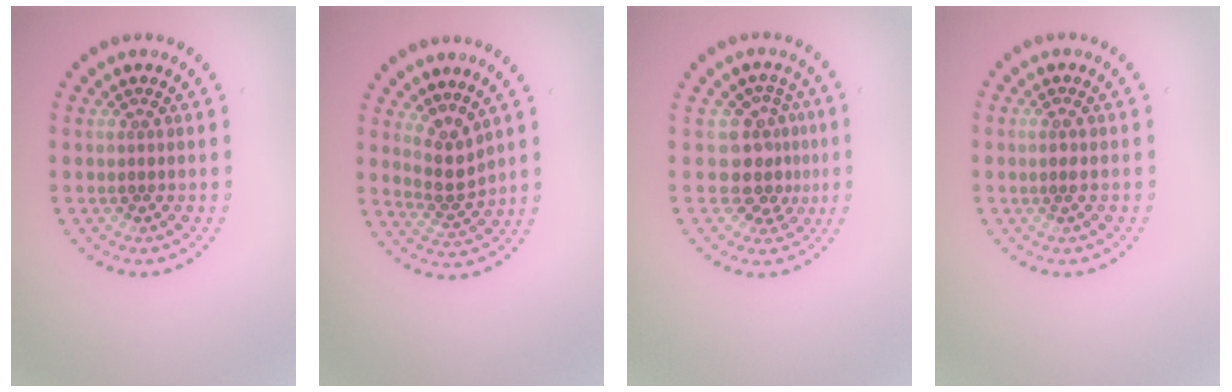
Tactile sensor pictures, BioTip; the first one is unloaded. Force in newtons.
{"total": 2.5, "press": 1.9, "slide": 1.7}
{"total": 3.3, "press": 2.5, "slide": 2.1}
{"total": 0.7, "press": 0.4, "slide": 0.5}